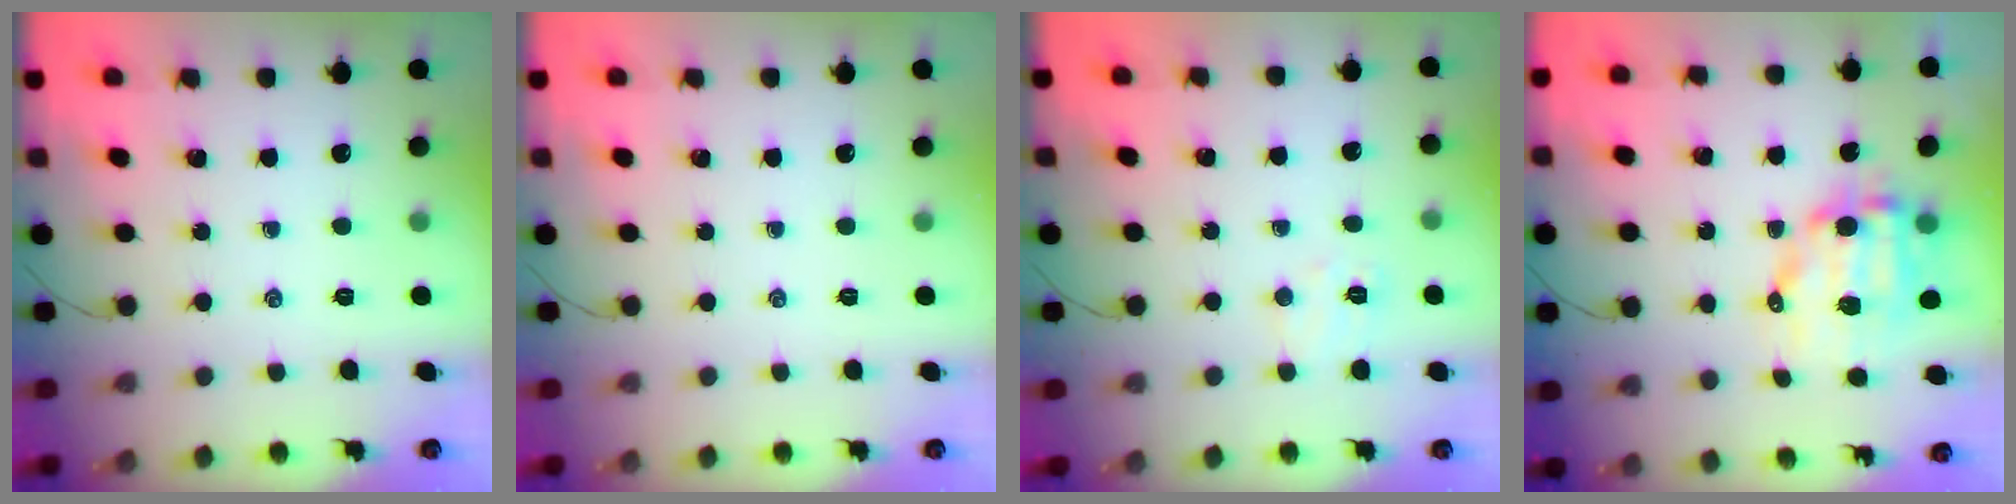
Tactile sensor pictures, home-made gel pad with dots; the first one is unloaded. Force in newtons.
{"total": 0.0}
{"total": 6.4, "press": 6.3, "slide": 1.2}
{"total": 10.9, "press": 10.6, "slide": 2.3}